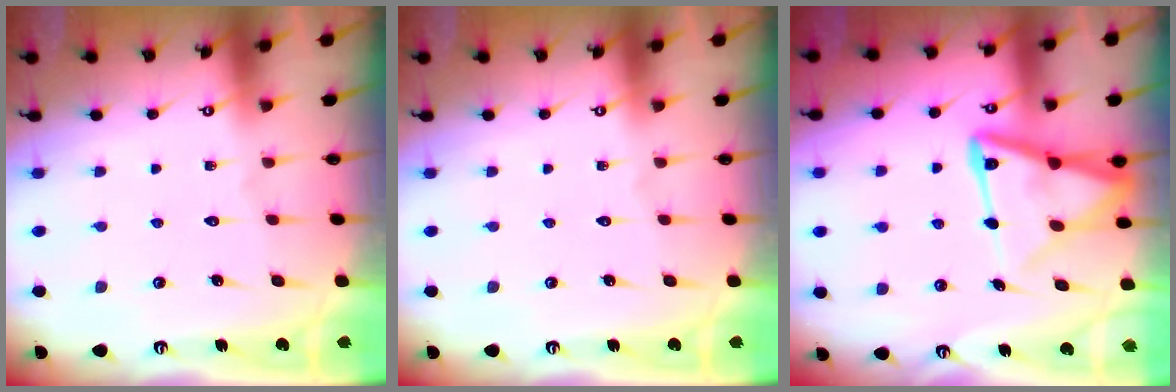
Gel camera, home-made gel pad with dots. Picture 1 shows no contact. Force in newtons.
{"total": 0.0}
{"total": 14.4, "press": 14.3, "slide": 1.5}